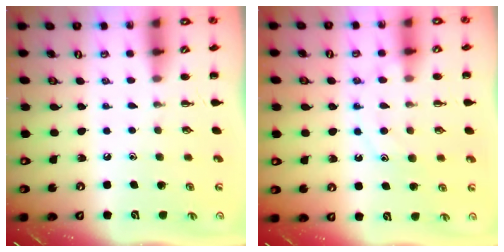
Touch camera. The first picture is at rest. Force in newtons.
{"total": 10.3, "press": 10.3, "slide": 0.8}